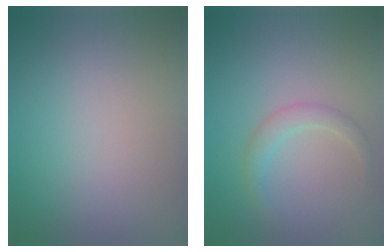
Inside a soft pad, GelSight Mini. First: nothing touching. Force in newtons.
{"total": 1.7, "press": 1.7, "slide": 0.2}